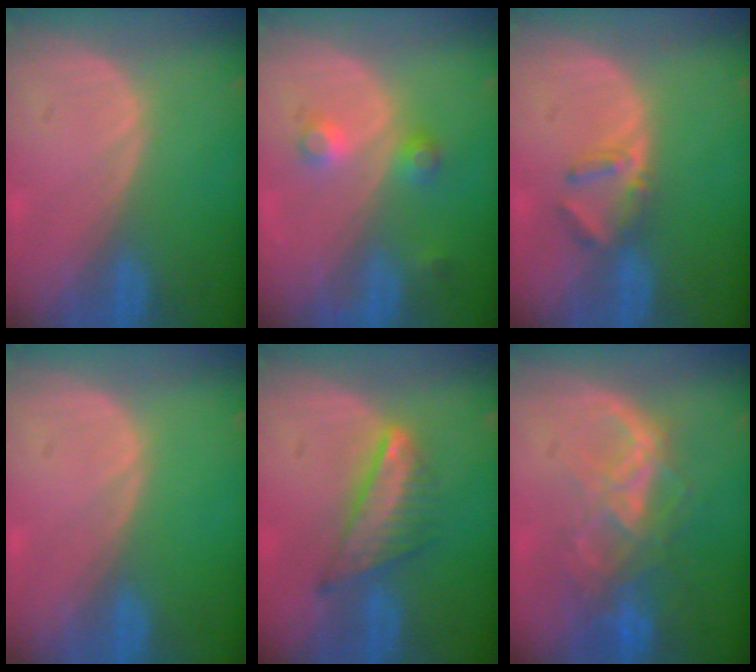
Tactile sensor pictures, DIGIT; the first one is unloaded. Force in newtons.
{"total": 3.7, "press": 3.4, "slide": 1.6}
{"total": 3.5, "press": 3.4, "slide": 1.1}
{"total": 0.0}
{"total": 7.3, "press": 6.3, "slide": 3.6}
{"total": 8.8, "press": 7.4, "slide": 4.7}